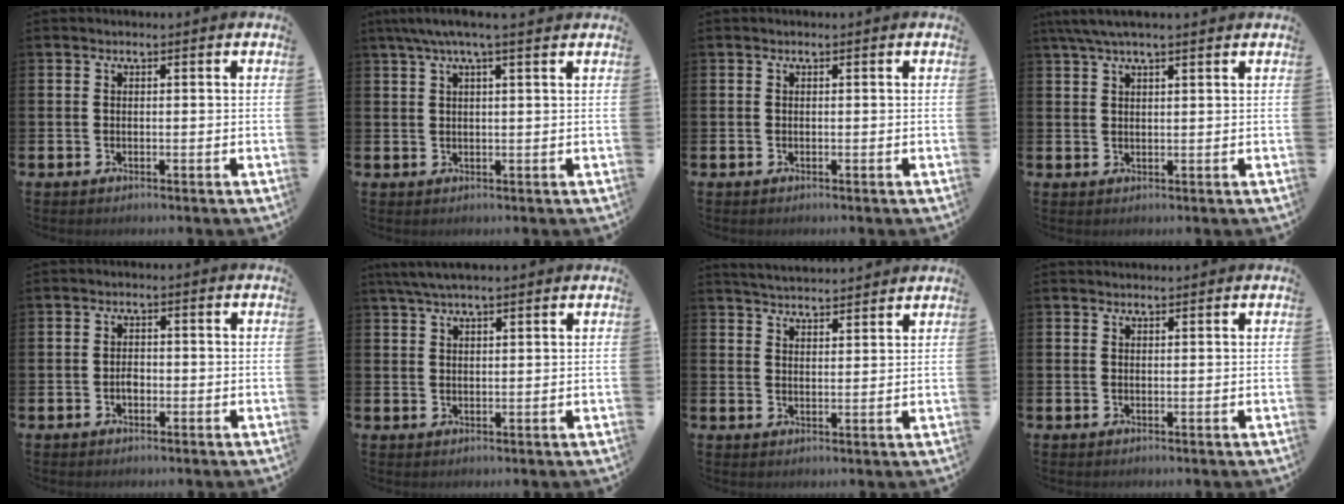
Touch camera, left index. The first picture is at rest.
{"total": 3.8, "force": [2.8, 0.2, 2.6], "torque": [-0.052, -0.001, 0.050]}
{"total": 0.0}
{"total": 3.8, "force": [3.0, 0.6, 2.3], "torque": [-0.044, -0.003, 0.054]}
{"total": 1.6, "force": [-0.5, 1.0, 1.1], "torque": [-0.013, 0.001, -0.011]}
{"total": 4.0, "force": [3.3, 0.8, 2.1], "torque": [-0.042, -0.003, 0.060]}
{"total": 4.1, "force": [4.1, 0.1, -0.1], "torque": [-0.015, -0.020, 0.076]}
{"total": 0.9, "force": [0.9, 0.1, 0.1], "torque": [0.009, -0.003, 0.014]}